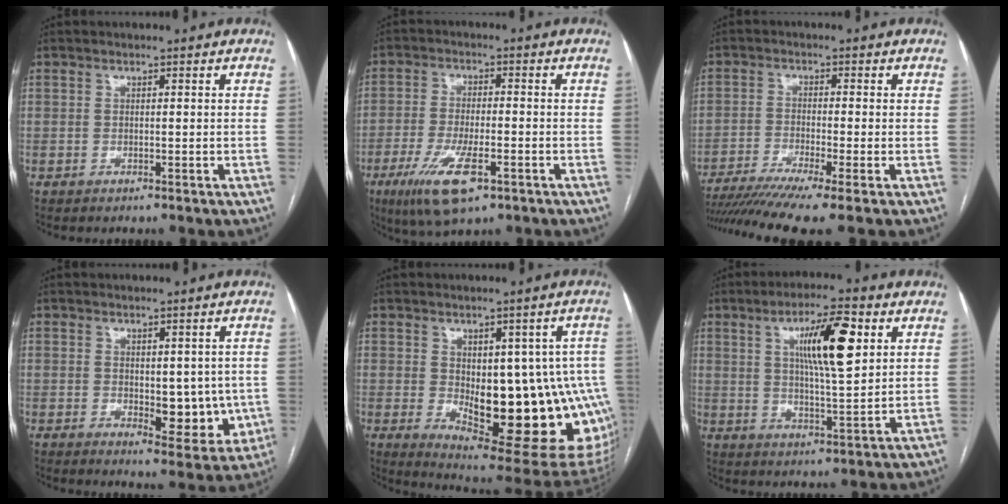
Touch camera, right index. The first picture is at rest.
{"total": 10.0, "force": [-5.0, 2.8, 8.2], "torque": [-0.159, -0.020, -0.084]}
{"total": 11.4, "force": [-8.8, -1.0, 7.1], "torque": [-0.107, -0.023, -0.142]}
{"total": 8.3, "force": [-0.7, 4.2, 7.1], "torque": [-0.071, -0.008, 0.002]}
{"total": 19.2, "force": [-2.6, 7.5, 17.5], "torque": [-0.153, 0.009, -0.006]}
{"total": 11.5, "force": [4.1, 1.8, 10.6], "torque": [-0.179, 0.005, 0.066]}